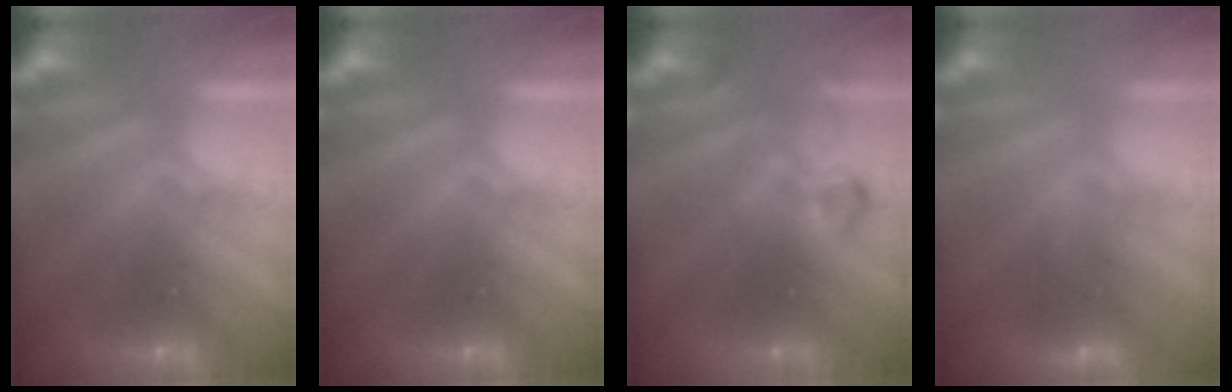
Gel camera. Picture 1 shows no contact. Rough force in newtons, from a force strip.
{"total": 0.0}
{"total": 2.8}
{"total": 3.6}